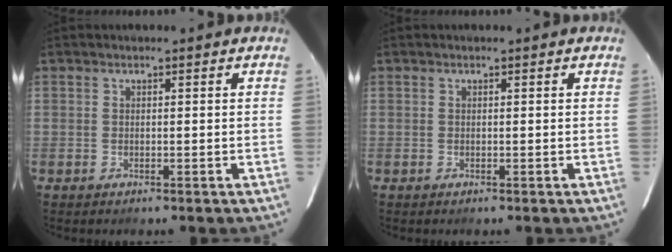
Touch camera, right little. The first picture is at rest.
{"total": 0.0}